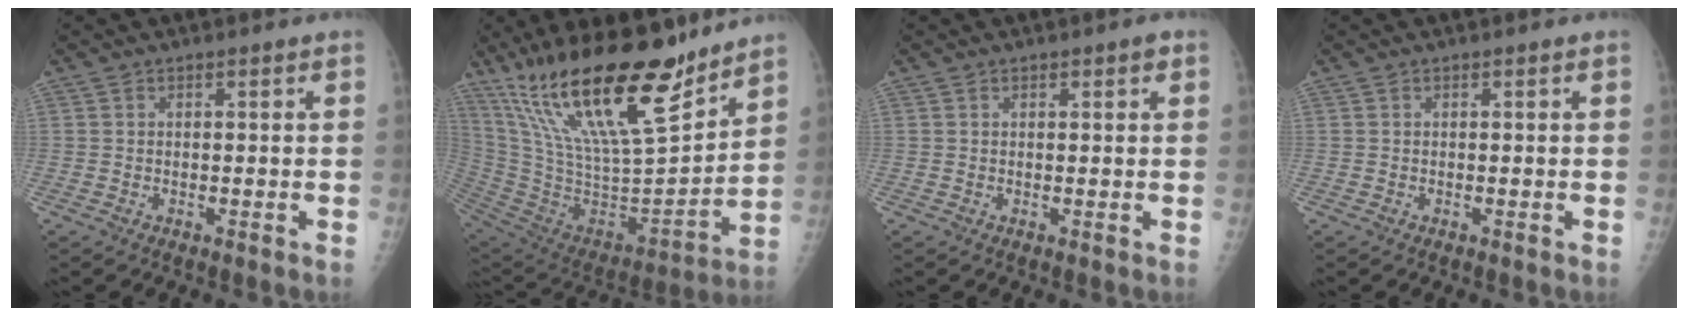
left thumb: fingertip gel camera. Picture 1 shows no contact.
{"total": 28.0, "force": [19.7, 7.4, 18.4], "torque": [-0.302, -0.089, 0.349]}
{"total": 1.3, "force": [0.7, 0.6, 0.9], "torque": [-0.003, 0.000, 0.007]}
{"total": 0.0}